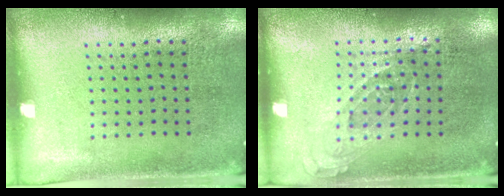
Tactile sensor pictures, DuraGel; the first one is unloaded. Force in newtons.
{"total": 0.7, "press": 0.7, "slide": 0.3}